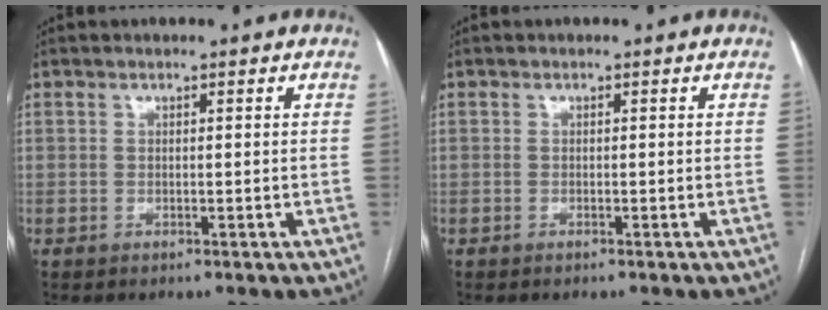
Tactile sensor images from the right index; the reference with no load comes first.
{"total": 0.0}